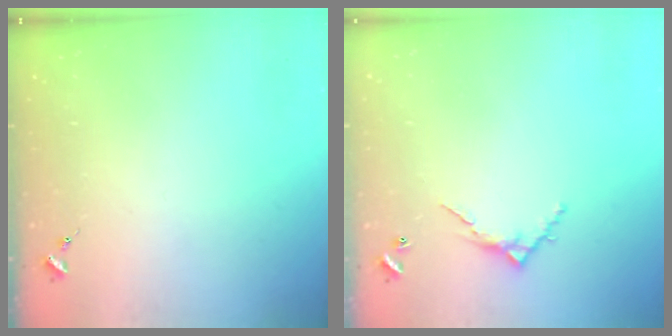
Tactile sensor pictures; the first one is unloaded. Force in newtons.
{"total": 5.7, "press": 5.7, "slide": 0.5}